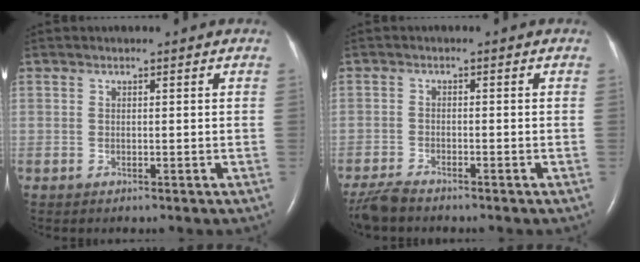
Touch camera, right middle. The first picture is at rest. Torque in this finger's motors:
{"motor_torque": [0.36, -0.31, -0.04, 0.00]}